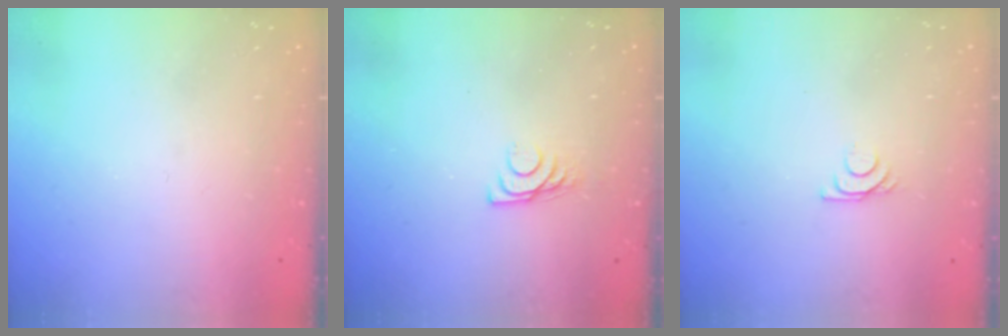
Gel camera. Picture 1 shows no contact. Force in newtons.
{"total": 6.8, "press": 6.8, "slide": 0.6}
{"total": 6.2, "press": 6.2, "slide": 0.8}